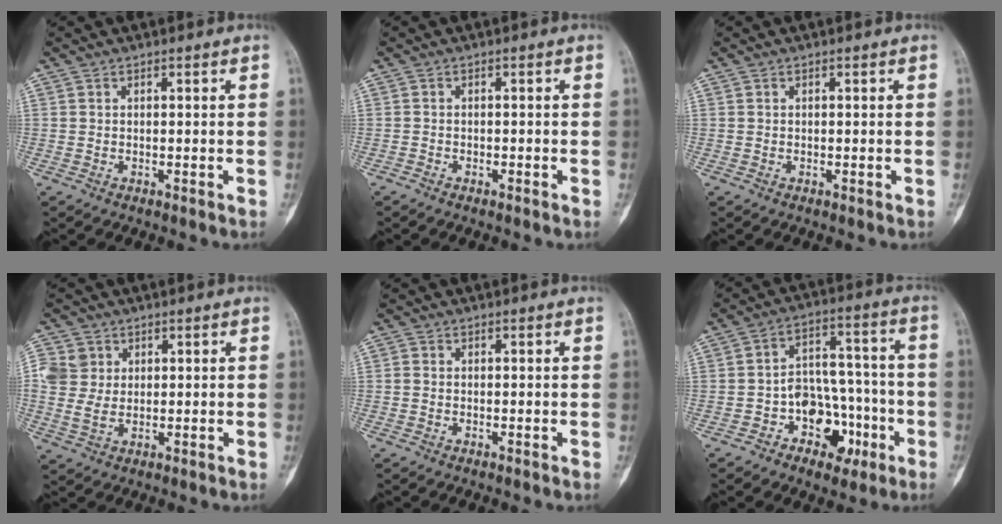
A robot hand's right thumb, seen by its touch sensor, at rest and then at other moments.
{"total": 0.6, "force": [-0.5, 0.3, 0.2], "torque": [-0.008, 0.000, -0.014]}
{"total": 0.0}
{"total": 6.5, "force": [1.7, 5.3, 3.3], "torque": [-0.055, -0.002, 0.036]}
{"total": 0.6, "force": [-0.2, 0.5, 0.4], "torque": [-0.007, 0.000, -0.006]}
{"total": 11.9, "force": [-5.0, 8.6, 6.7], "torque": [-0.057, 0.058, -0.076]}